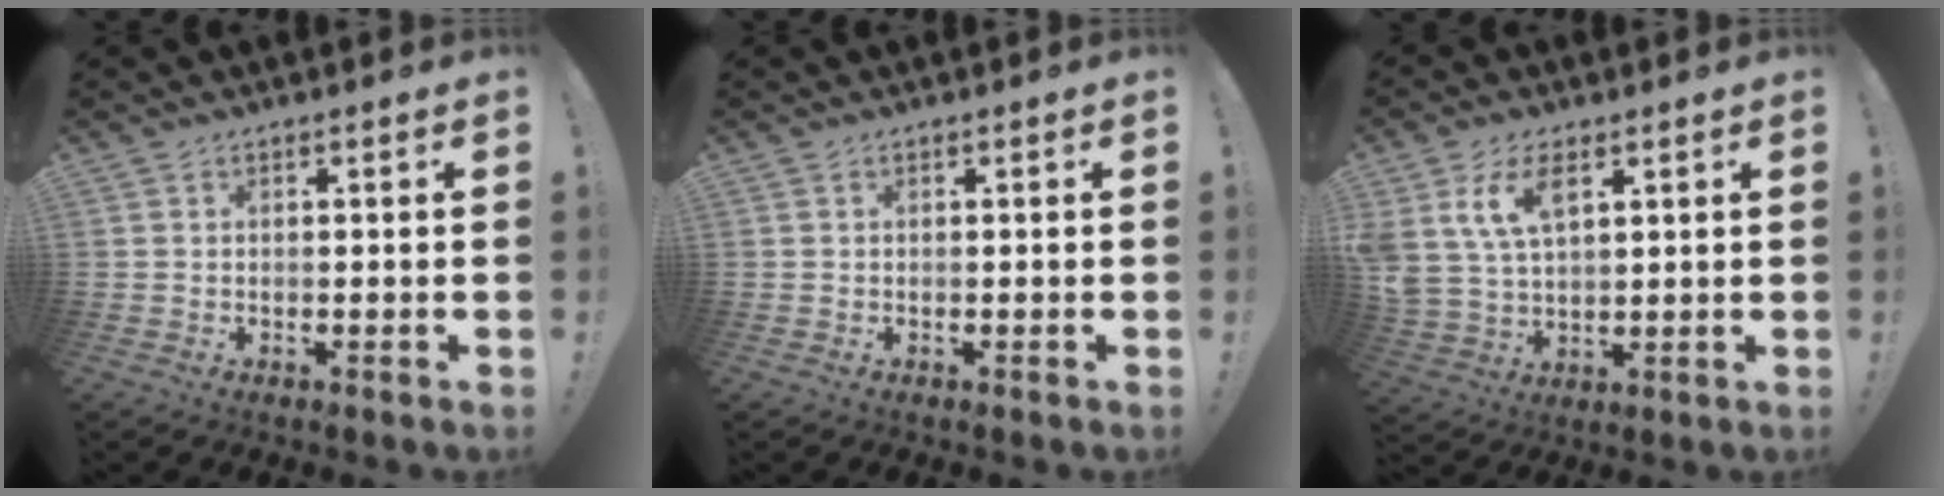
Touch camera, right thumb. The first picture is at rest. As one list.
[{"total": 0.0}, {"total": 11.0, "force": [5.5, 6.3, 7.2], "torque": [-0.148, -0.011, 0.103]}]